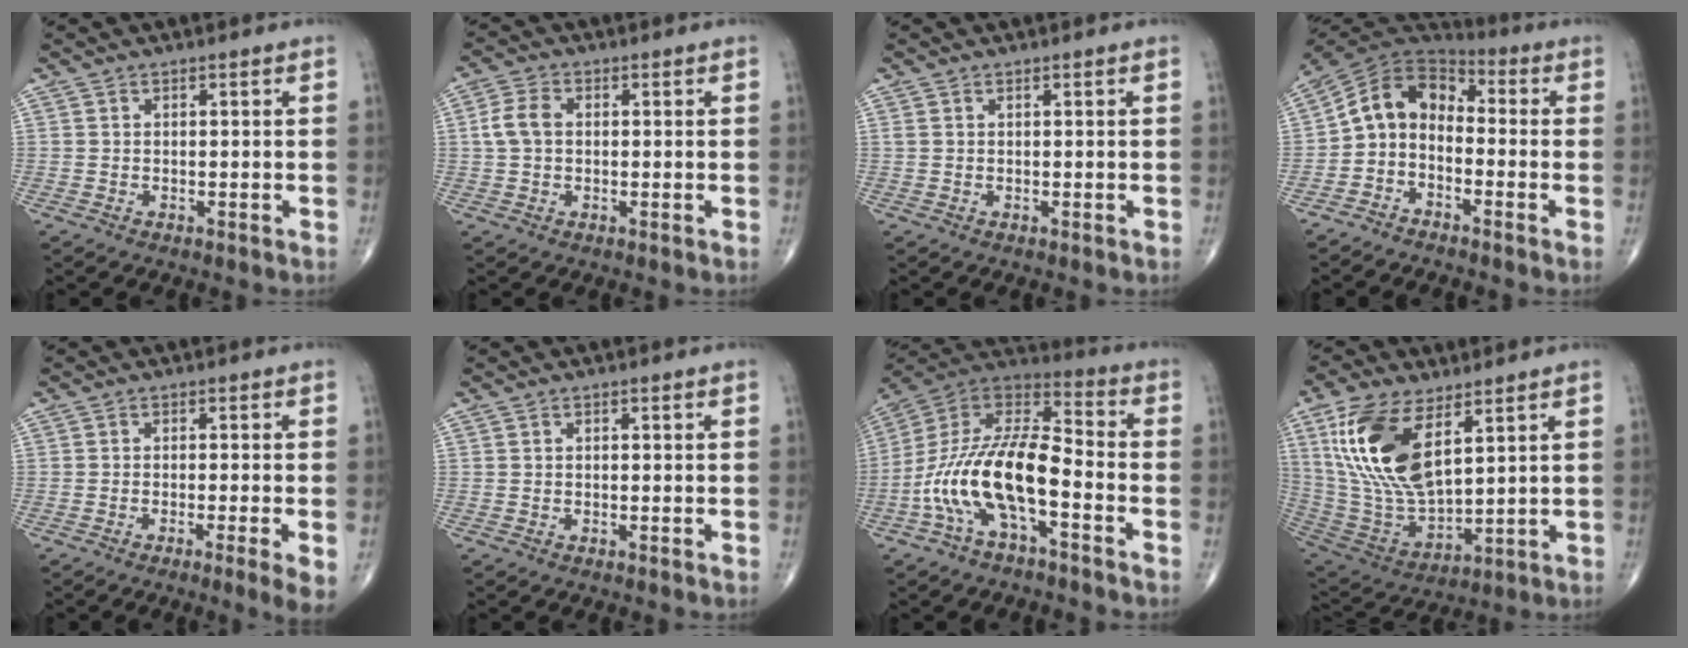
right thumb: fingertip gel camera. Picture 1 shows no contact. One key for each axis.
{"total": 4.7, "fx": 0.4, "fy": 3.2, "fz": 3.4, "tx": -0.075, "ty": 0.012, "tz": 0.003}
{"total": 0.6, "fx": 0.3, "fy": 0.2, "fz": 0.4, "tx": -0.010, "ty": 0.009, "tz": 0.009}
{"total": 10.1, "fx": -2.1, "fy": 7.4, "fz": 6.6, "tx": -0.099, "ty": 0.063, "tz": -0.055}
{"total": 4.8, "fx": -1.8, "fy": 0.1, "fz": 4.4, "tx": -0.075, "ty": -0.009, "tz": -0.032}
{"total": 0.0}
{"total": 17.6, "fx": -6.0, "fy": 7.1, "fz": 15.0, "tx": -0.290, "ty": 0.064, "tz": -0.115}
{"total": 19.2, "fx": 7.7, "fy": 9.0, "fz": 15.1, "tx": -0.296, "ty": -0.030, "tz": 0.159}